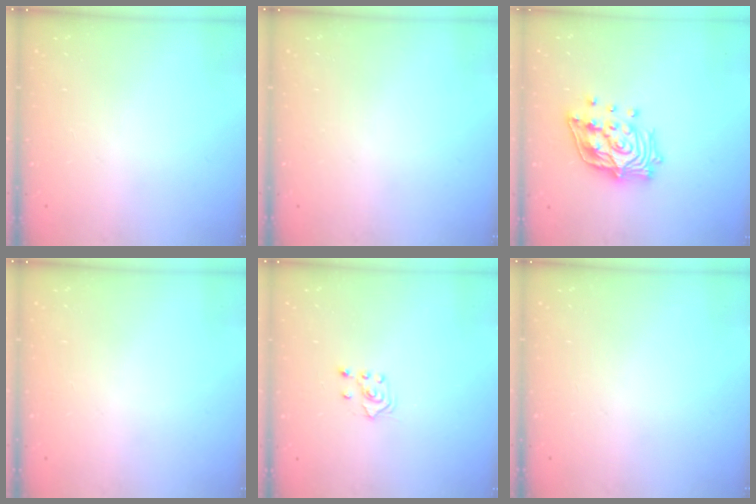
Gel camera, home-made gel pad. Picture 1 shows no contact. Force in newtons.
{"total": 0.0}
{"total": 17.1, "press": 16.9, "slide": 2.5}
{"total": 0.0}
{"total": 3.2, "press": 3.1, "slide": 0.9}
{"total": 0.0}